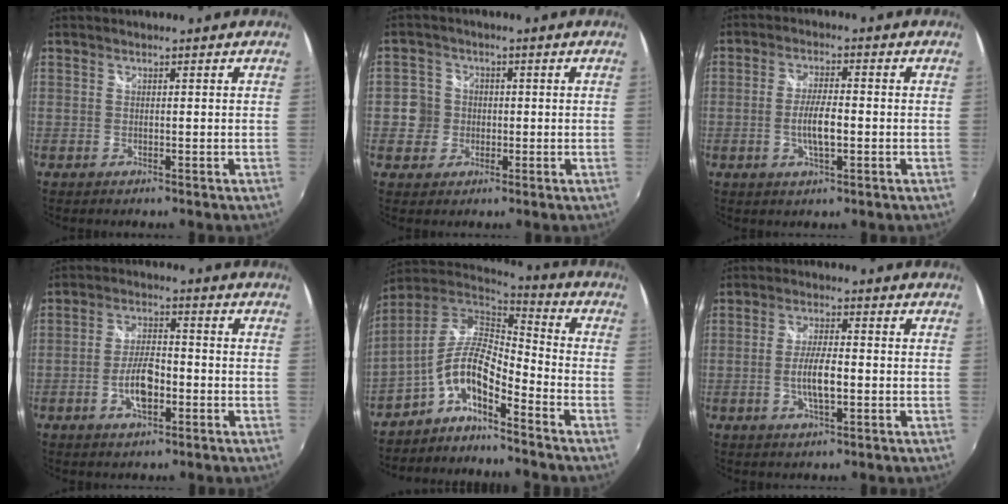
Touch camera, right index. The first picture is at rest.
{"total": 4.8, "force": [-0.9, 4.7, 0.8], "torque": [-0.006, 0.008, -0.018]}
{"total": 5.6, "force": [-1.3, 1.5, 5.2], "torque": [-0.103, -0.003, -0.022]}
{"total": 7.2, "force": [-2.6, 3.1, 6.0], "torque": [-0.119, 0.004, -0.044]}
{"total": 9.2, "force": [-5.2, 2.5, 7.2], "torque": [-0.146, 0.013, -0.107]}
{"total": 5.9, "force": [-1.4, 1.6, 5.6], "torque": [-0.109, -0.003, -0.024]}